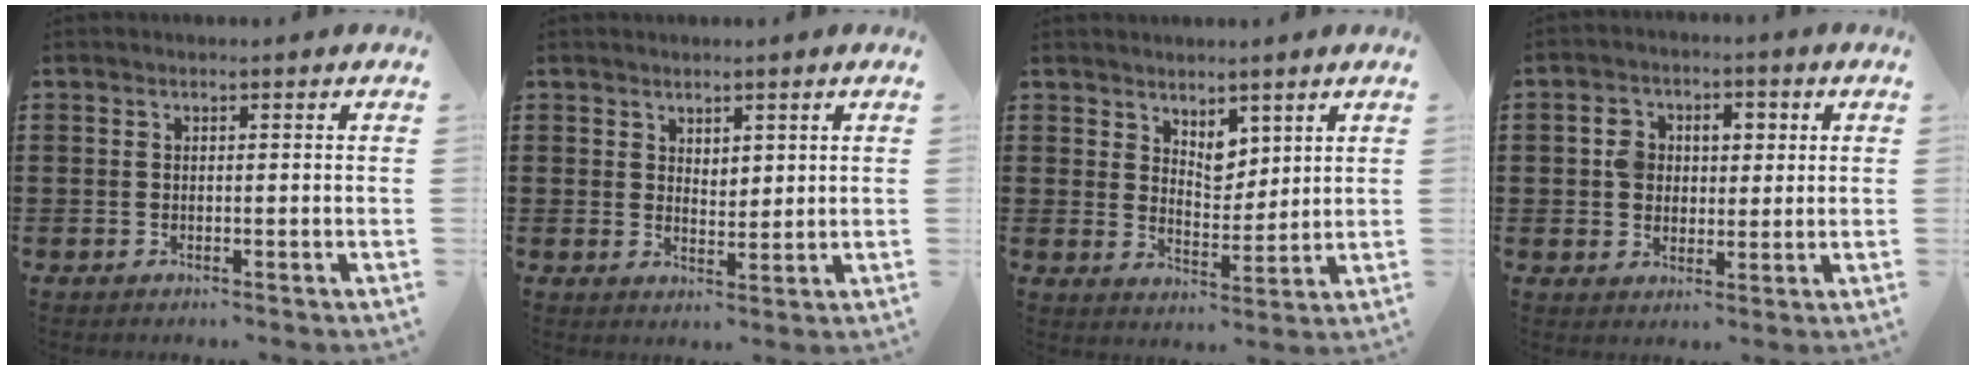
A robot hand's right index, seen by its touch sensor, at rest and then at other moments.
{"total": 2.4, "force": [2.1, 1.1, 0.2], "torque": [-0.009, 0.006, 0.040]}
{"total": 4.6, "force": [3.5, 2.4, 1.9], "torque": [-0.040, -0.006, 0.062]}
{"total": 4.8, "force": [0.4, 4.1, 2.5], "torque": [-0.065, 0.015, 0.003]}